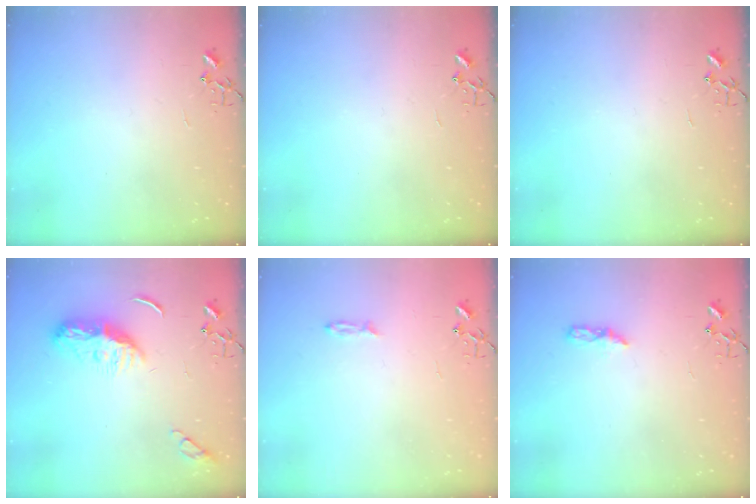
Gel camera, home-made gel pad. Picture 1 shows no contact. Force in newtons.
{"total": 0.0}
{"total": 0.0}
{"total": 10.6, "press": 10.6, "slide": 0.5}
{"total": 2.7, "press": 2.7, "slide": 0.4}
{"total": 6.0, "press": 6.0, "slide": 0.7}